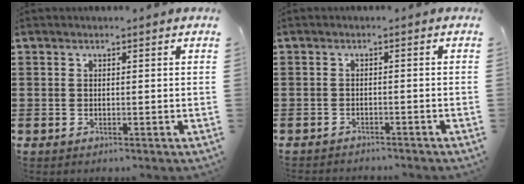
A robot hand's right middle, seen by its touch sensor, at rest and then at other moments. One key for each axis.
{"total": 1.4, "fx": -1.4, "fy": 0.2, "fz": 0.0, "tx": -0.005, "ty": 0.001, "tz": -0.030}